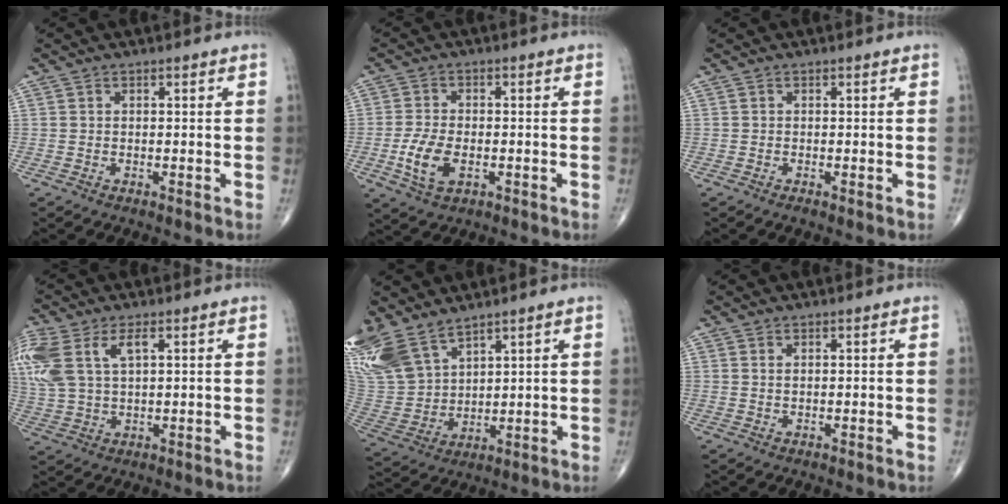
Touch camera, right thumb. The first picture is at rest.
{"total": 7.0, "force": [-1.9, 3.8, 5.5], "torque": [-0.114, 0.000, -0.034]}
{"total": 0.7, "force": [-0.3, 0.2, 0.6], "torque": [-0.012, -0.002, -0.009]}
{"total": 14.7, "force": [4.9, 8.0, 11.2], "torque": [-0.289, 0.007, 0.101]}
{"total": 14.8, "force": [10.5, 7.3, 7.4], "torque": [-0.165, -0.032, 0.227]}
{"total": 0.6, "force": [0.4, 0.2, 0.5], "torque": [-0.012, 0.001, 0.008]}